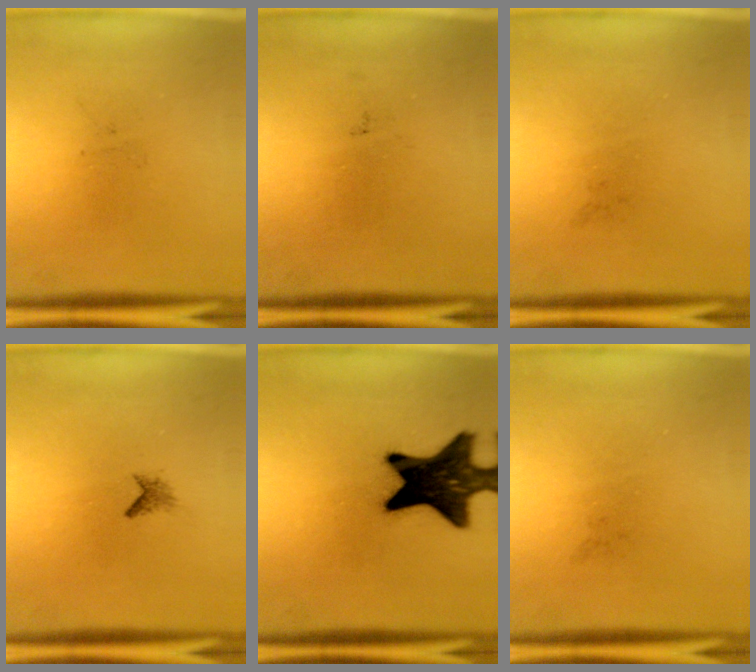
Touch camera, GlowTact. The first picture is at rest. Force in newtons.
{"total": 0.0}
{"total": 0.0}
{"total": 0.9}
{"total": 18.2}
{"total": 0.0}